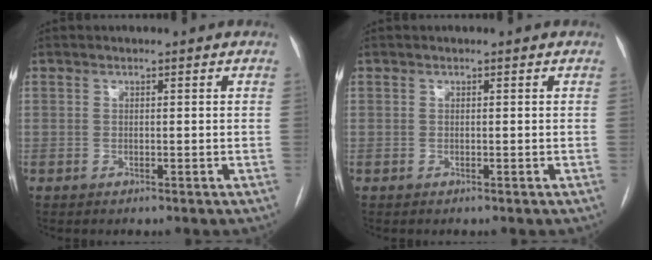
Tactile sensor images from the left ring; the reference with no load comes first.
{"total": 0.0}